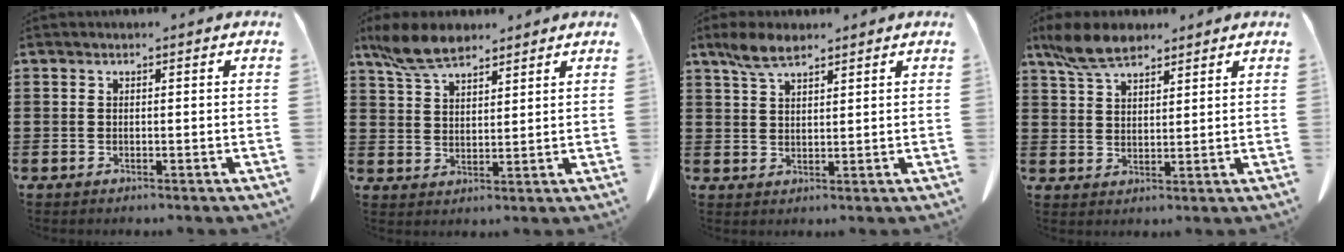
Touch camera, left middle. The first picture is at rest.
{"total": 6.8, "force": [5.4, 2.5, 3.3], "torque": [-0.083, -0.004, 0.105]}
{"total": 4.9, "force": [3.4, 1.8, 3.0], "torque": [-0.067, 0.000, 0.064]}
{"total": 6.5, "force": [5.1, 2.4, 3.2], "torque": [-0.079, -0.003, 0.098]}